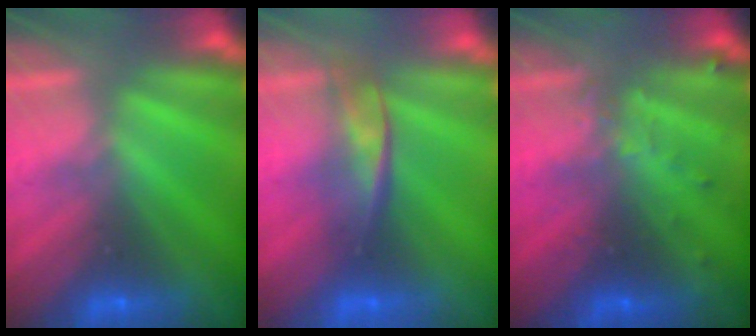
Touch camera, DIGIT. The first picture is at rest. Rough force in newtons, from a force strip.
{"total": 2.2}
{"total": 3.6}